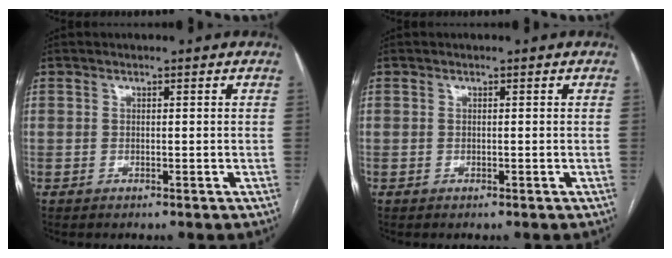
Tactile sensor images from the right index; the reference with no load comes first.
{"total": 0.0}